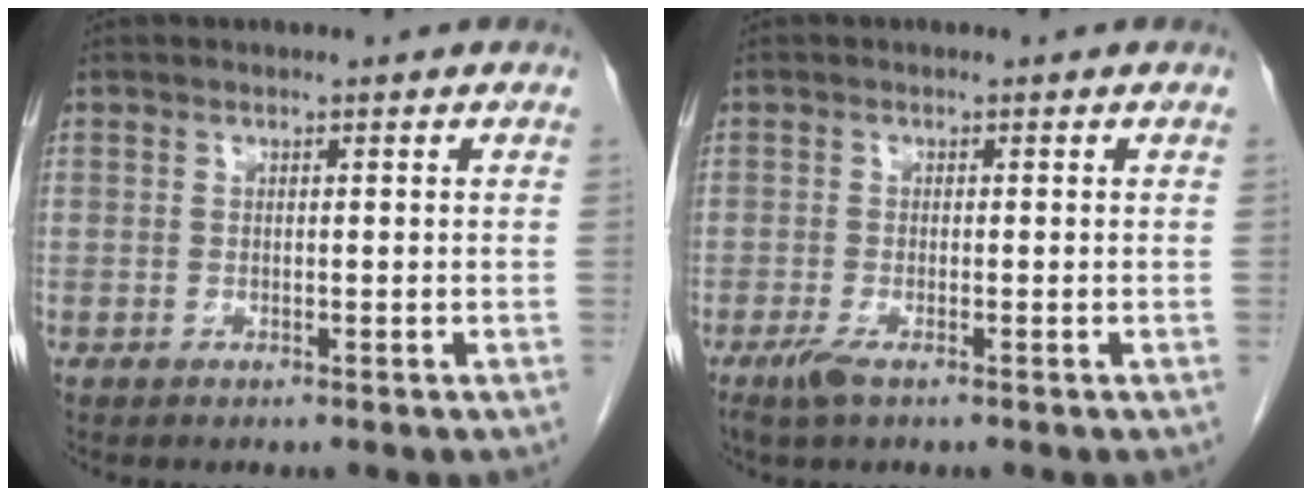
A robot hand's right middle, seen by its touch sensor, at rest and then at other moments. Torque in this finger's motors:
{"motor_torque": [0.70, -0.18, 0.04, 0.02]}